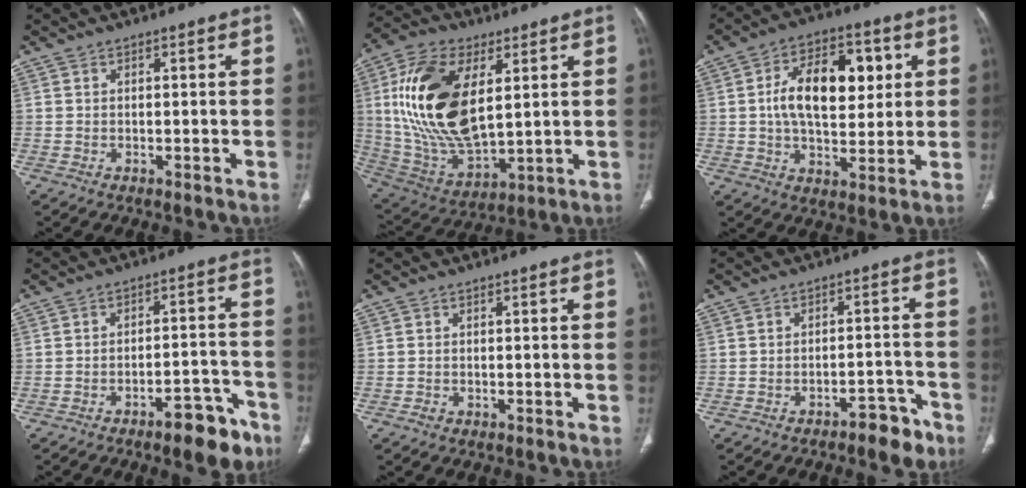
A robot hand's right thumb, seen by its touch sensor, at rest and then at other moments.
{"total": 22.8, "force": [5.4, 11.8, 18.8], "torque": [-0.363, -0.023, 0.106]}
{"total": 15.9, "force": [3.0, 9.0, 12.8], "torque": [-0.176, 0.004, 0.047]}
{"total": 9.2, "force": [-6.1, 3.3, 6.1], "torque": [-0.061, 0.048, -0.081]}
{"total": 0.8, "force": [-0.4, 0.7, 0.3], "torque": [-0.006, 0.004, -0.007]}
{"total": 5.9, "force": [-4.2, 2.4, 3.3], "torque": [-0.031, 0.043, -0.052]}